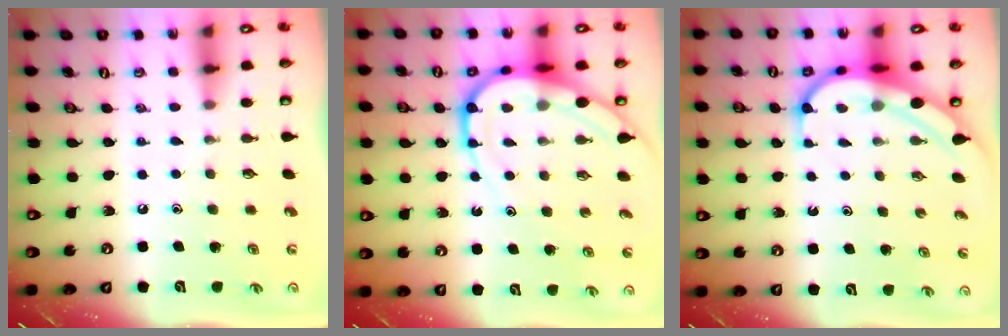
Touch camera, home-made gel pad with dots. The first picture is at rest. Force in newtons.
{"total": 12.3, "press": 12.2, "slide": 1.2}
{"total": 7.0, "press": 6.9, "slide": 0.8}